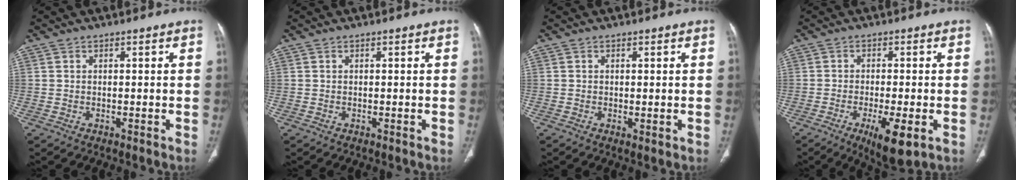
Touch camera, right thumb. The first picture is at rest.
{"total": 0.0}
{"total": 1.0, "force": [-0.1, 0.3, 0.9], "torque": [-0.020, -0.006, 0.000]}
{"total": 5.0, "force": [-1.9, 1.4, 4.4], "torque": [-0.072, -0.011, -0.028]}